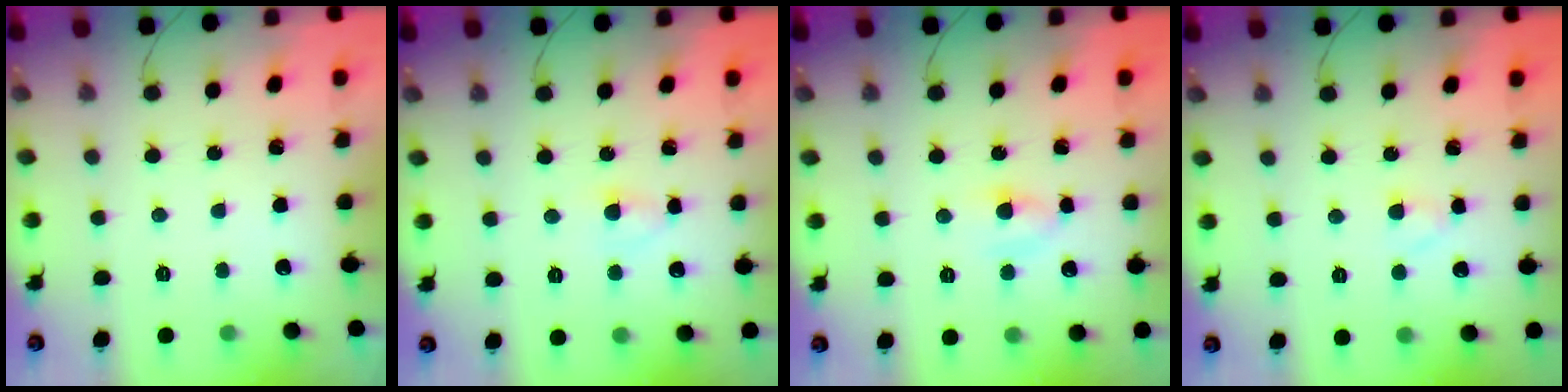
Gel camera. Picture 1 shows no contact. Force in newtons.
{"total": 3.3, "press": 3.1, "slide": 1.1}
{"total": 4.2, "press": 4.1, "slide": 1.0}
{"total": 1.8, "press": 1.5, "slide": 0.9}